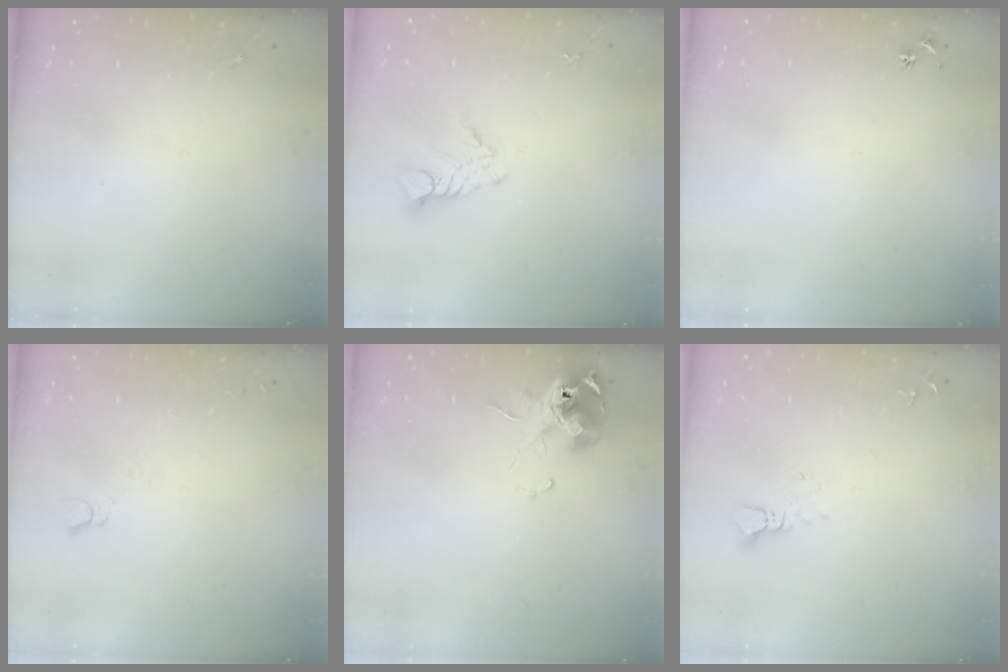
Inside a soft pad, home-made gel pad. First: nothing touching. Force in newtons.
{"total": 6.7, "press": 6.7, "slide": 0.5}
{"total": 2.5, "press": 2.5, "slide": 0.3}
{"total": 2.8, "press": 2.7, "slide": 0.3}
{"total": 12.2, "press": 12.1, "slide": 1.3}
{"total": 2.5, "press": 2.5, "slide": 0.1}